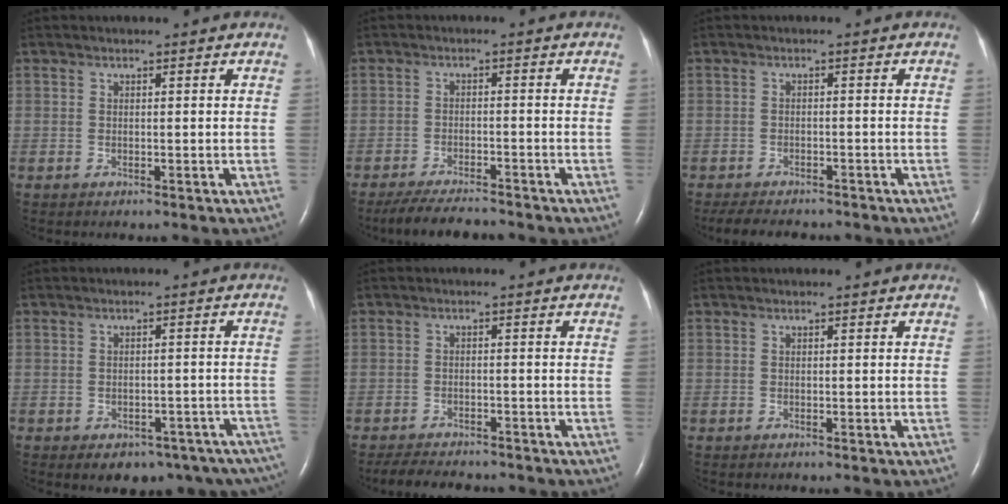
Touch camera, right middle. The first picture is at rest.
{"total": 7.3, "force": [-6.6, 0.9, 2.9], "torque": [-0.051, -0.021, -0.109]}
{"total": 8.4, "force": [-7.3, 2.4, 3.3], "torque": [-0.054, -0.007, -0.101]}
{"total": 13.7, "force": [-10.0, 7.7, 5.4], "torque": [-0.066, 0.014, -0.105]}
{"total": 7.7, "force": [-6.9, 1.8, 2.8], "torque": [-0.047, -0.011, -0.100]}
{"total": 0.0}